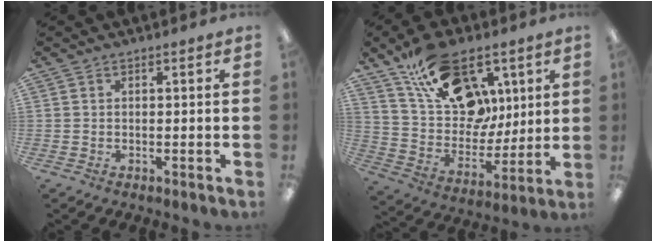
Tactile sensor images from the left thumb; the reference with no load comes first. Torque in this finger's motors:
{"motor_torque": [0.98, 1.58, 1.21, -1.55, 0.09]}